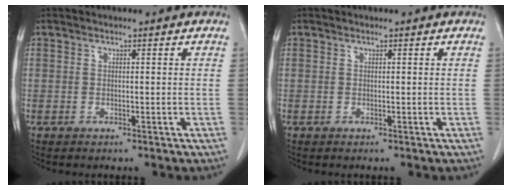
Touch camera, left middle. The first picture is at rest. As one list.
[{"total": 0.0}]